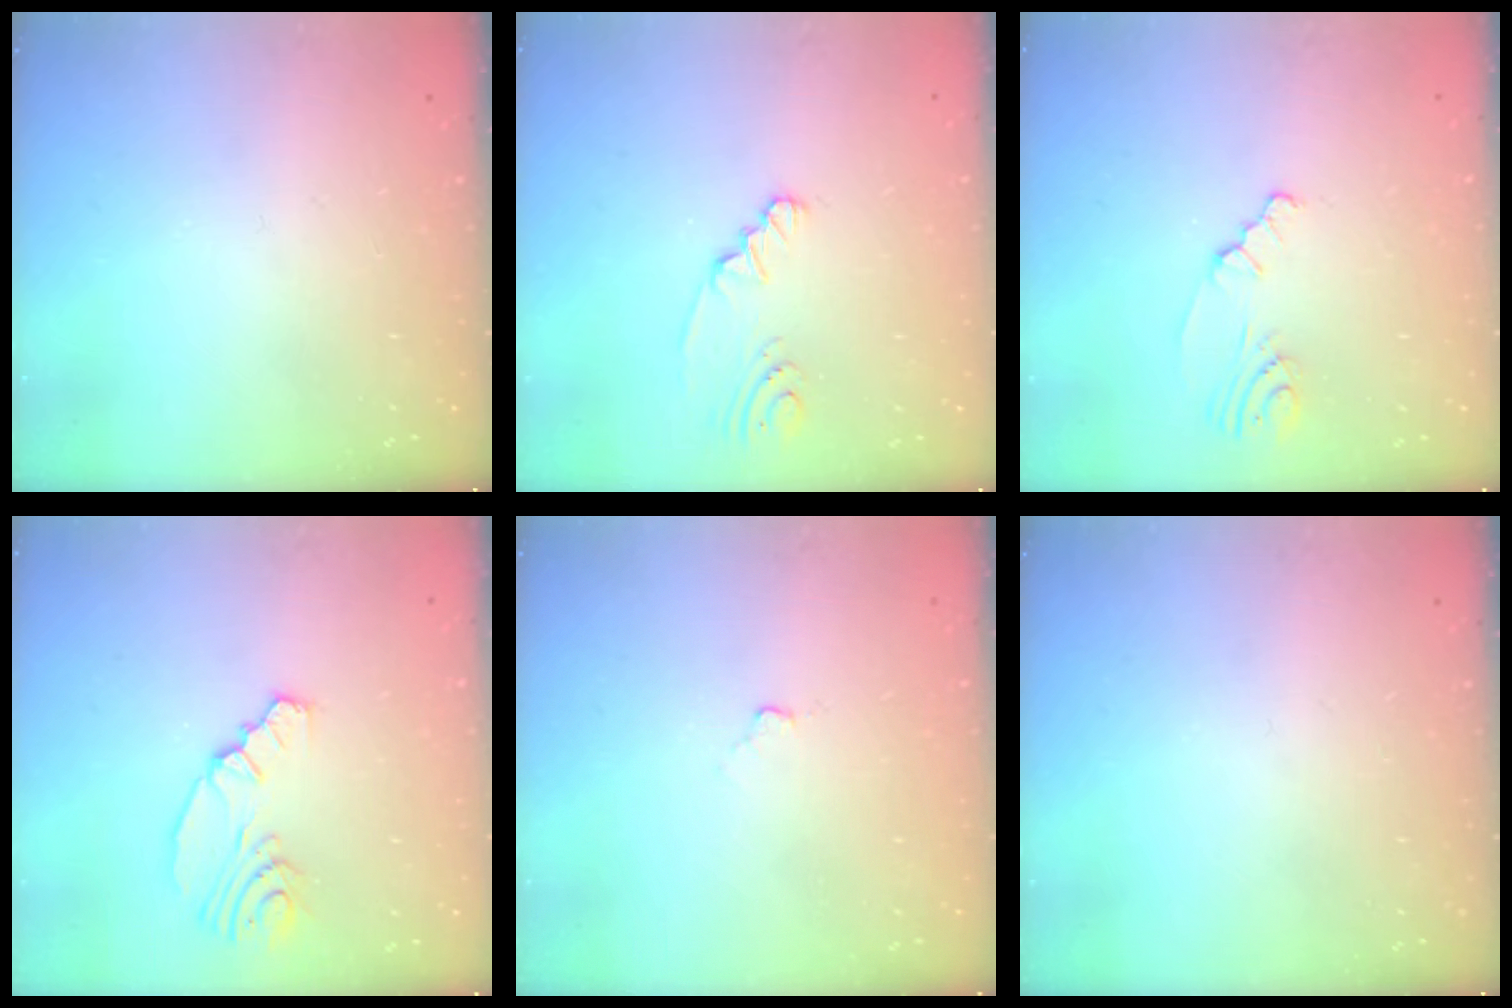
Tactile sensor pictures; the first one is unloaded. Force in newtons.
{"total": 2.5, "press": 2.3, "slide": 0.8}
{"total": 2.4, "press": 2.4, "slide": 0.4}
{"total": 7.3, "press": 5.9, "slide": 4.4}
{"total": 3.4, "press": 3.4, "slide": 0.4}
{"total": 0.0}